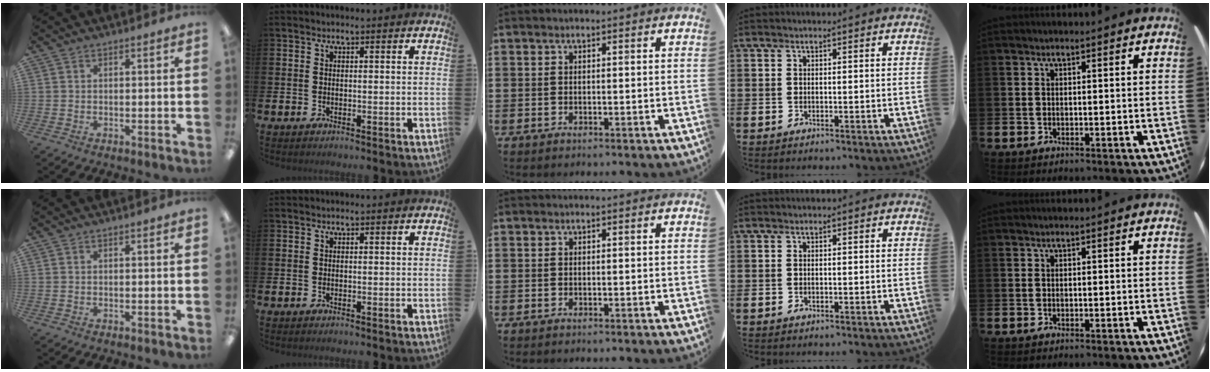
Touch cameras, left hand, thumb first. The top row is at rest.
{}